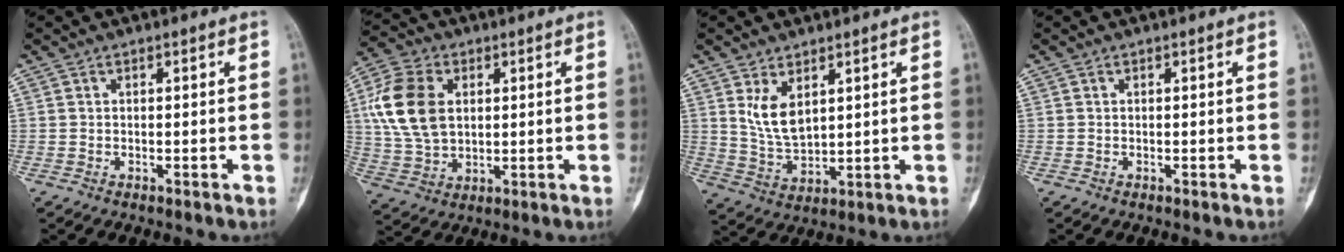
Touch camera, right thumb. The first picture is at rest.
{"total": 13.8, "force": [2.8, 9.4, 9.7], "torque": [-0.190, 0.002, 0.055]}
{"total": 6.9, "force": [3.0, 3.6, 5.1], "torque": [-0.085, -0.024, 0.071]}
{"total": 0.0}